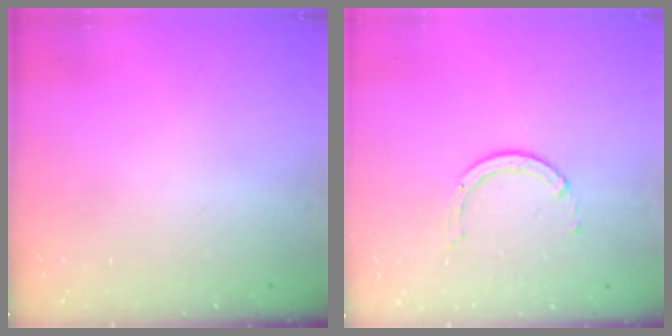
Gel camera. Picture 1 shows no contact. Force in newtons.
{"total": 2.5, "press": 2.4, "slide": 0.3}